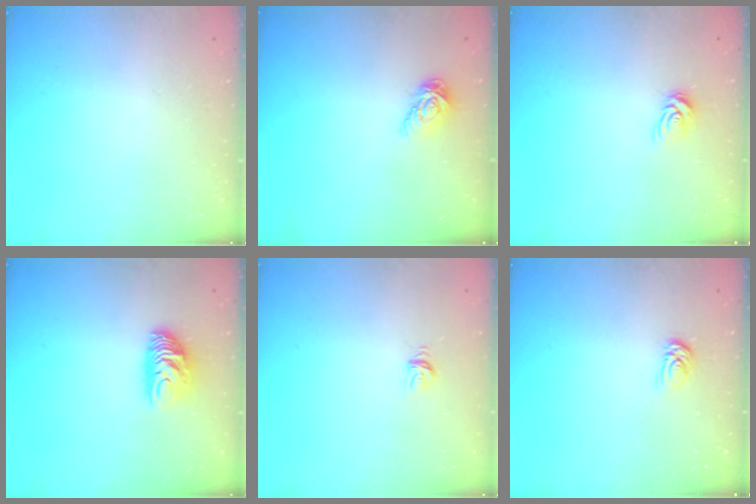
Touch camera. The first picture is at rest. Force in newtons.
{"total": 6.4, "press": 6.4, "slide": 0.2}
{"total": 6.7, "press": 6.7, "slide": 0.4}
{"total": 9.0, "press": 9.0, "slide": 0.6}
{"total": 3.2, "press": 3.2, "slide": 0.2}
{"total": 3.2, "press": 3.2, "slide": 0.5}